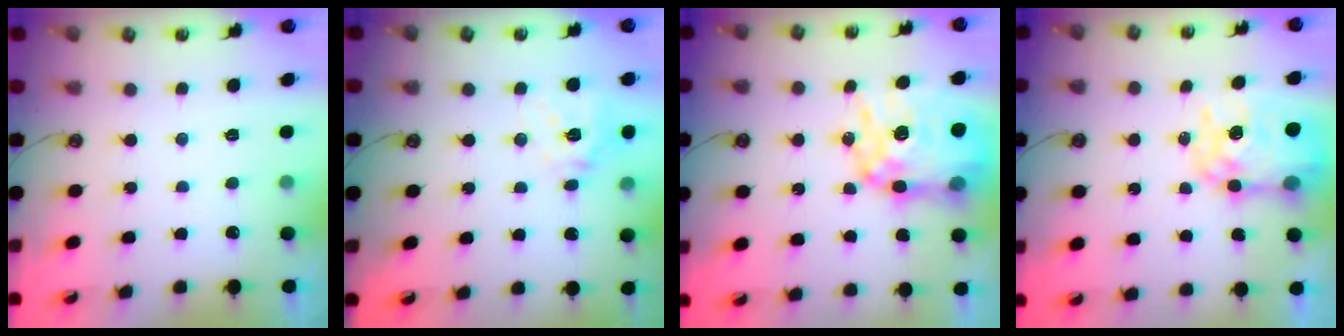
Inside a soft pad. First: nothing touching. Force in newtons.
{"total": 14.4, "press": 14.2, "slide": 2.2}
{"total": 19.9, "press": 19.9, "slide": 1.5}
{"total": 11.8, "press": 11.7, "slide": 1.0}